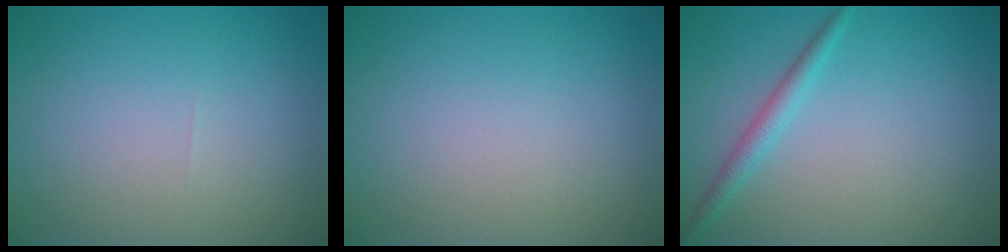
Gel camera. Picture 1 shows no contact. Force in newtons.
{"total": 0.0}
{"total": 1.8, "press": 1.8, "slide": 0.1}